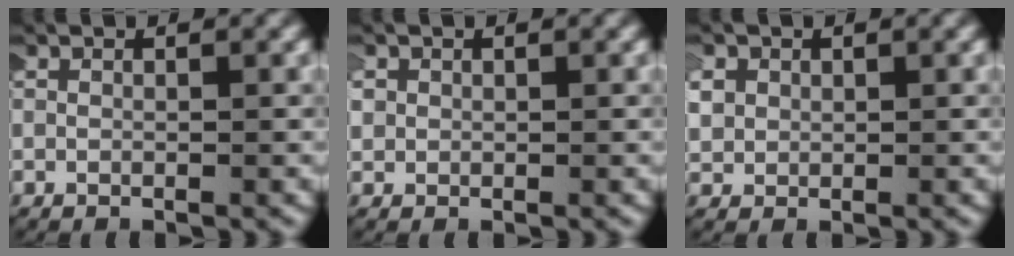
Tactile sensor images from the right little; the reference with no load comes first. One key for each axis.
{"total": 1.6, "fx": 0.3, "fy": 1.6, "fz": 0.4, "tx": -0.020, "ty": 0.003, "tz": 0.002}
{"total": 2.5, "fx": 0.6, "fy": 2.2, "fz": 1.1, "tx": -0.042, "ty": -0.001, "tz": 0.013}